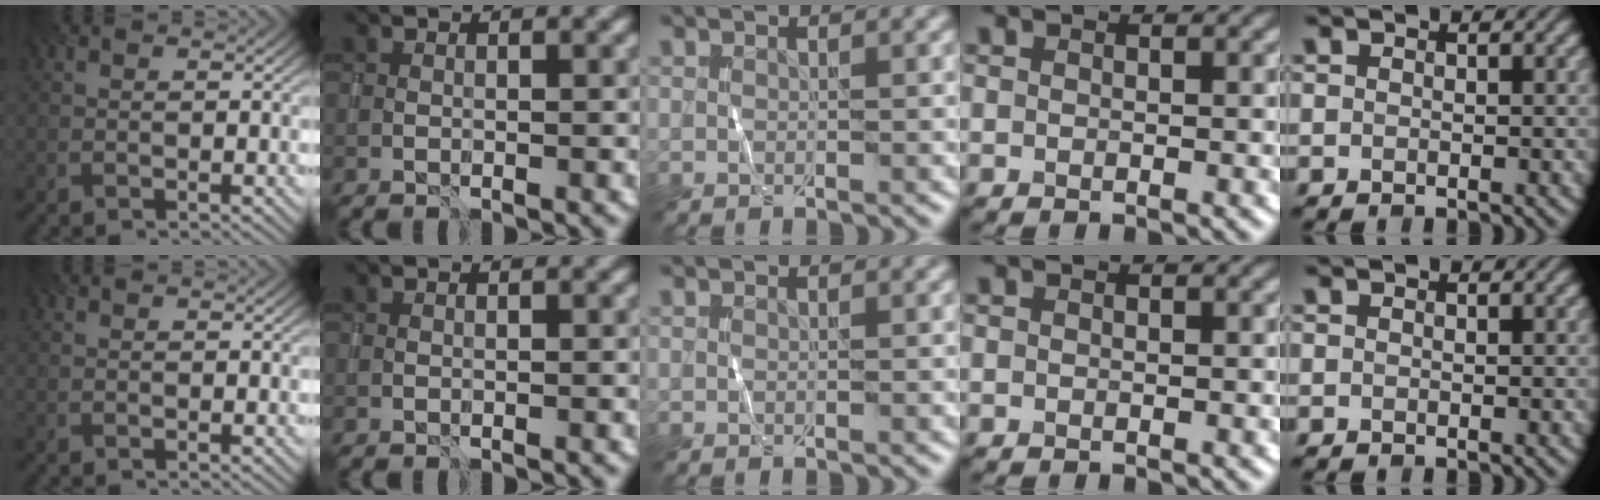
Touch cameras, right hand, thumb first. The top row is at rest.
{}